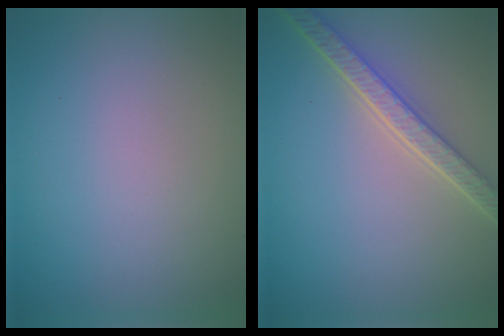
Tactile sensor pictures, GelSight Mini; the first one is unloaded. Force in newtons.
{"total": 4.1, "press": 3.4, "slide": 2.2}